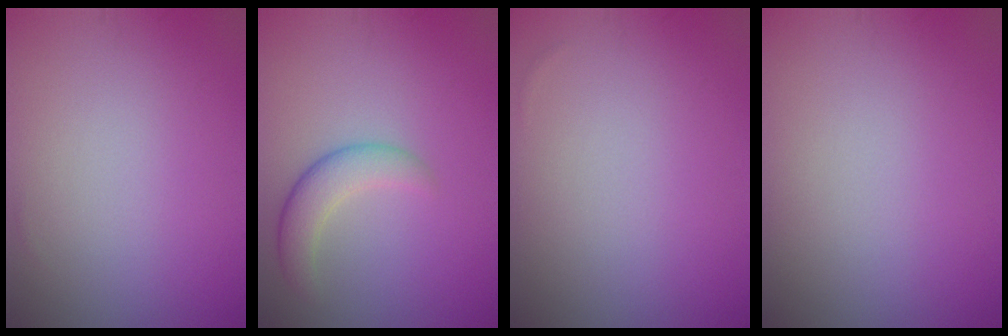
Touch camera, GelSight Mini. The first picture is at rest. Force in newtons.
{"total": 3.0, "press": 3.0, "slide": 0.1}
{"total": 0.0}
{"total": 0.0}